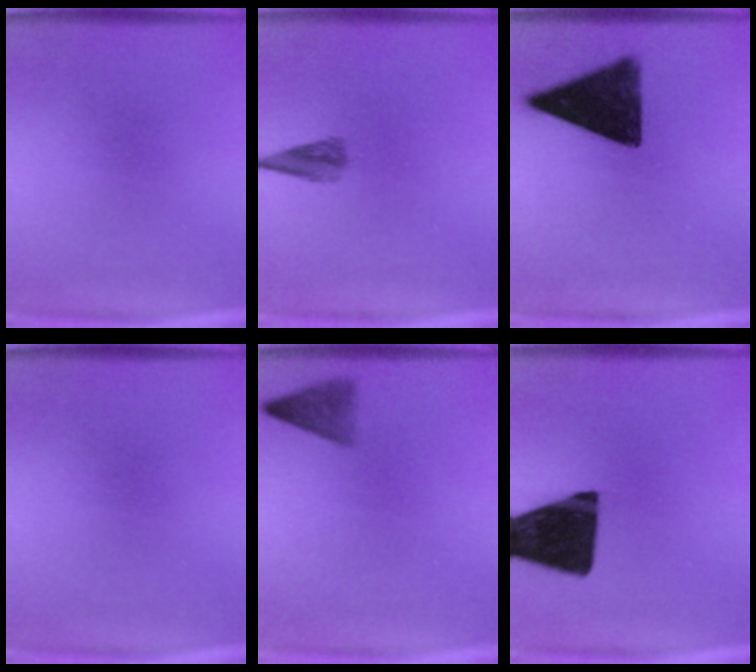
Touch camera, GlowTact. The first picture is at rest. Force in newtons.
{"total": 2.5}
{"total": 13.9}
{"total": 0.0}
{"total": 3.0}
{"total": 18.3}